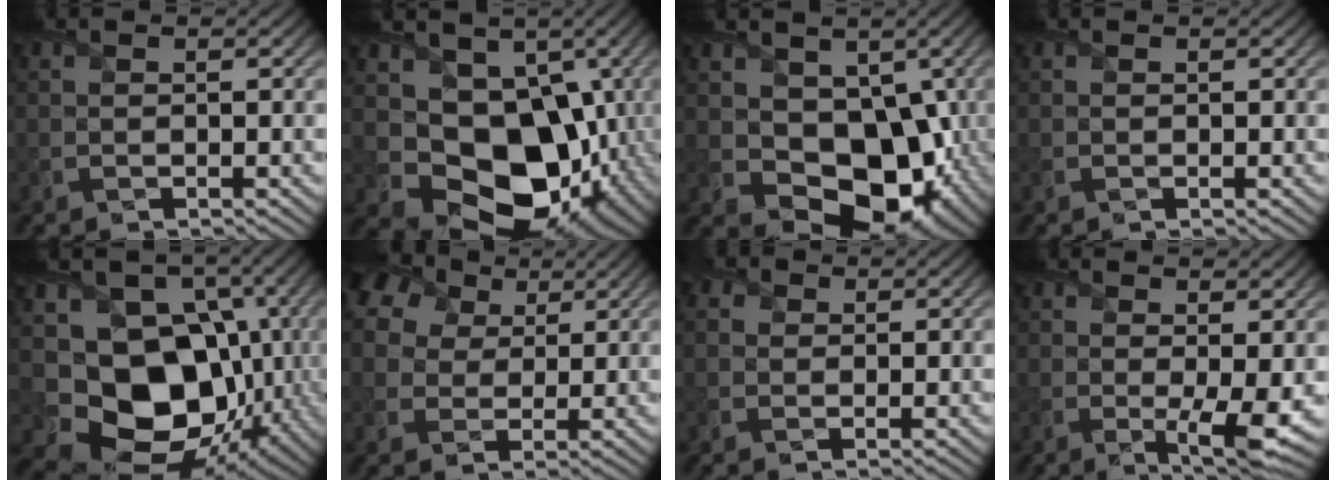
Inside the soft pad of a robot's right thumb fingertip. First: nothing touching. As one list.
[{"total": 14.1, "force": [-0.7, 10.9, 8.8], "torque": [-0.136, -0.043, -0.007]}, {"total": 10.9, "force": [-0.2, 8.2, 7.1], "torque": [-0.112, -0.034, -0.001]}, {"total": 0.0}, {"total": 15.4, "force": [-2.4, 12.1, 9.3], "torque": [-0.158, -0.034, -0.039]}, {"total": 11.3, "force": [6.0, 7.8, 5.6], "torque": [-0.167, 0.044, 0.105]}, {"total": 1.8, "force": [0.5, 1.6, 0.6], "torque": [-0.020, 0.001, 0.005]}, {"total": 4.2, "force": [-0.1, 0.9, 4.1], "torque": [-0.074, -0.015, 0.001]}]